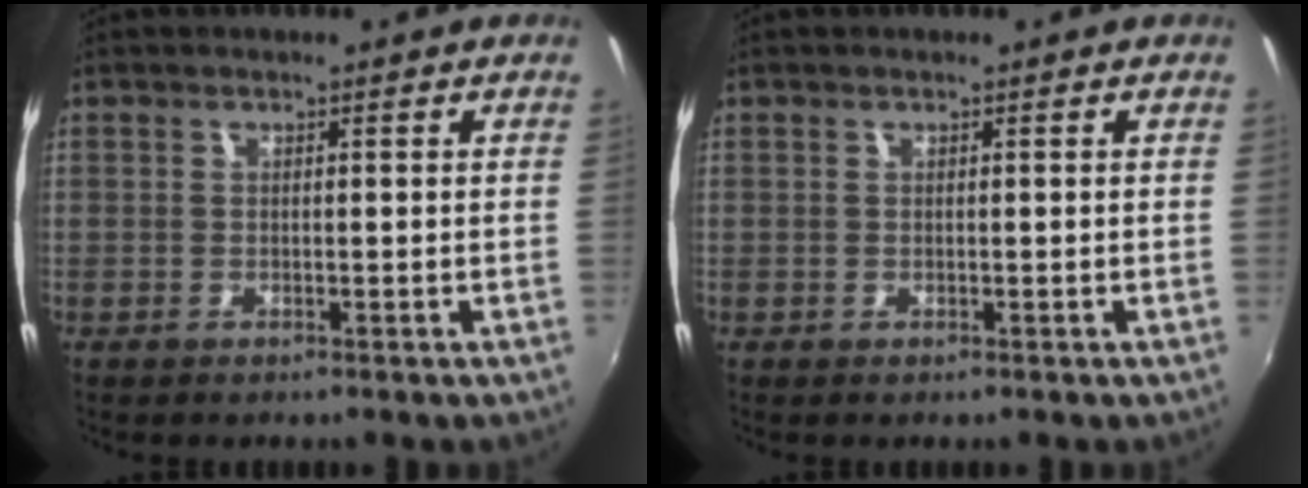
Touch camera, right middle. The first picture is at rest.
{"total": 0.0}